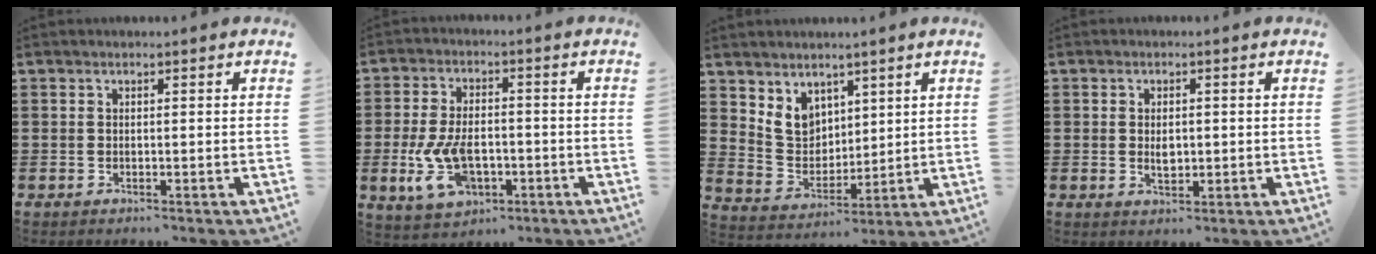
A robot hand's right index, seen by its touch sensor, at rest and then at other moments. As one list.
[{"total": 8.8, "force": [-2.4, 4.8, 7.0], "torque": [-0.165, -0.006, -0.045]}, {"total": 6.2, "force": [3.6, 4.8, 1.7], "torque": [-0.061, 0.000, 0.070]}, {"total": 2.4, "force": [-0.1, 1.3, 2.1], "torque": [-0.031, 0.001, -0.004]}]